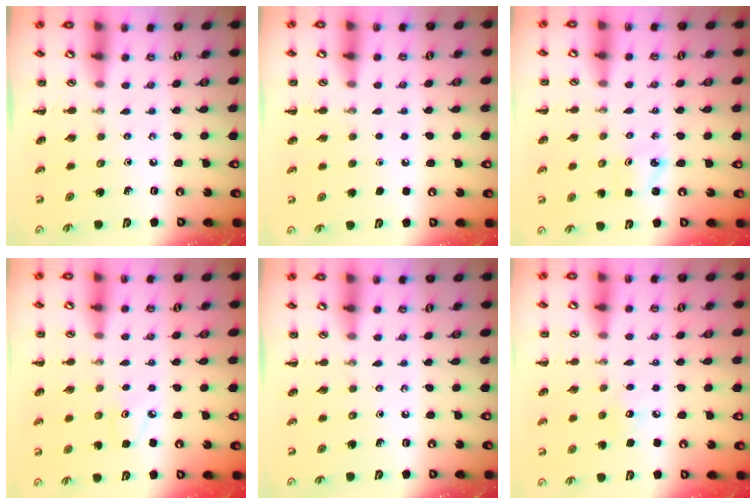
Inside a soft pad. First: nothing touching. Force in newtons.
{"total": 1.8, "press": 1.8, "slide": 0.1}
{"total": 1.8, "press": 1.7, "slide": 0.5}
{"total": 6.1, "press": 5.8, "slide": 1.9}
{"total": 0.0}
{"total": 3.6, "press": 3.5, "slide": 0.9}